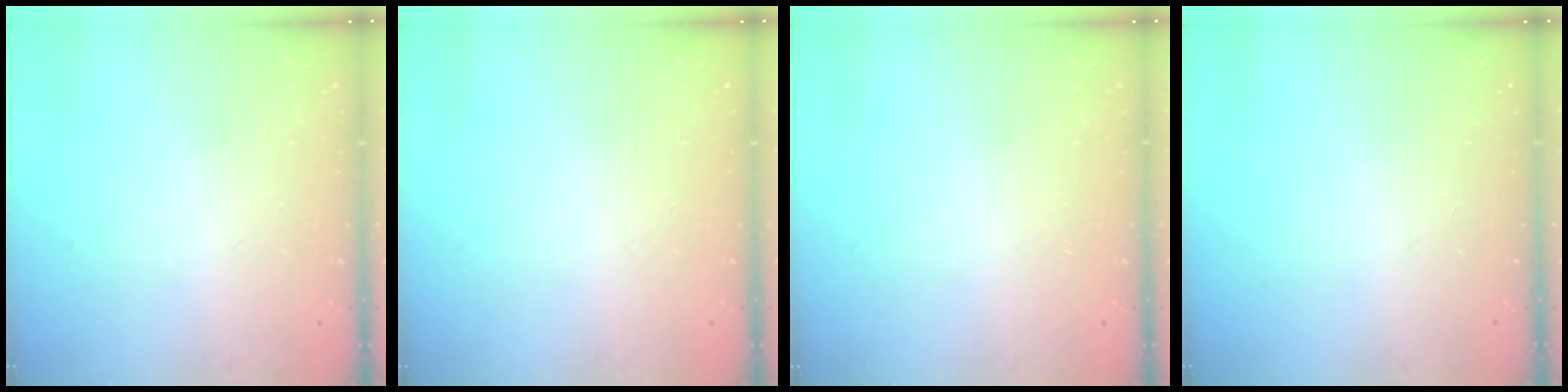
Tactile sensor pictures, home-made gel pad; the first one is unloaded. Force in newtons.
{"total": 0.0}
{"total": 0.0}
{"total": 0.0}